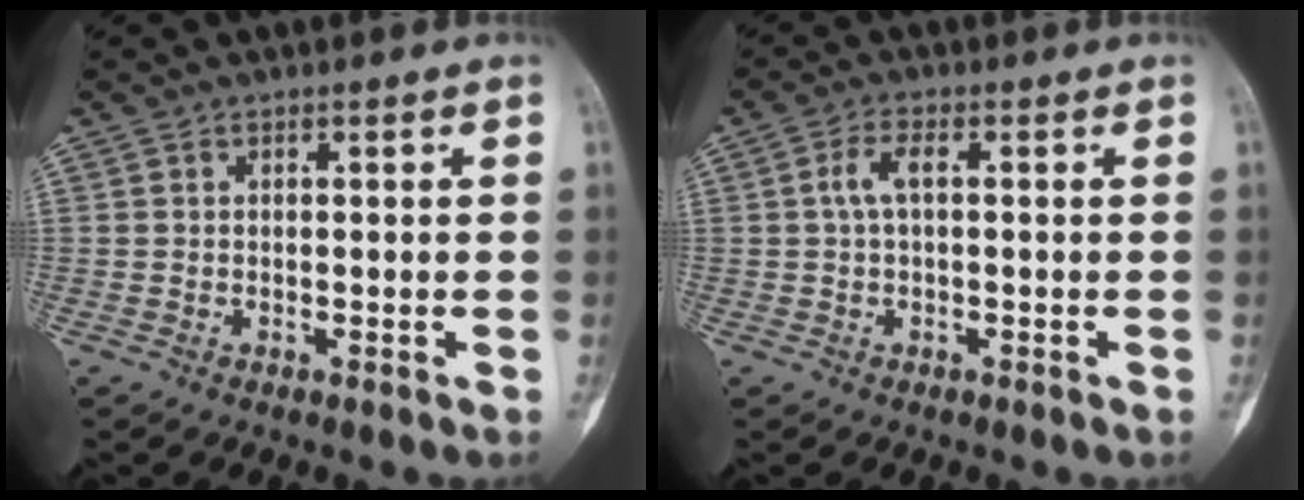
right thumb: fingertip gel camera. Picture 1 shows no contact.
{"total": 3.4, "force": [0.4, 1.4, 3.1], "torque": [-0.071, 0.010, 0.006]}